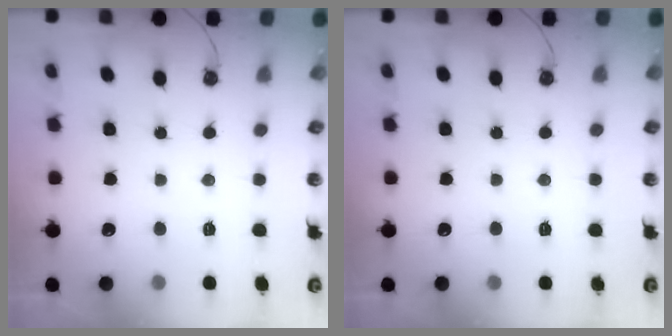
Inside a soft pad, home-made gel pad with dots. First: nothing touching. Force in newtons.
{"total": 0.0}